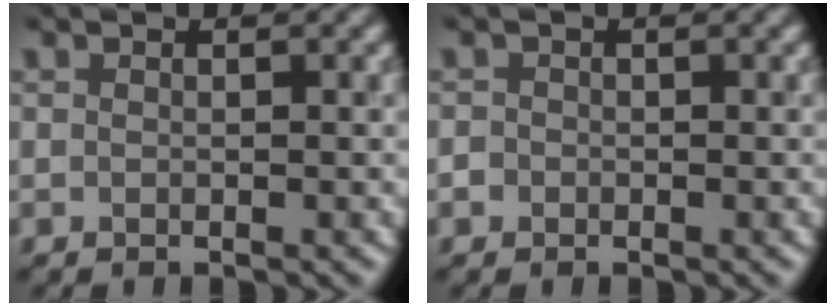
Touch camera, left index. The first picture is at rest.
{"total": 0.9, "force": [-0.3, 0.8, 0.1], "torque": [0.003, -0.004, -0.008]}